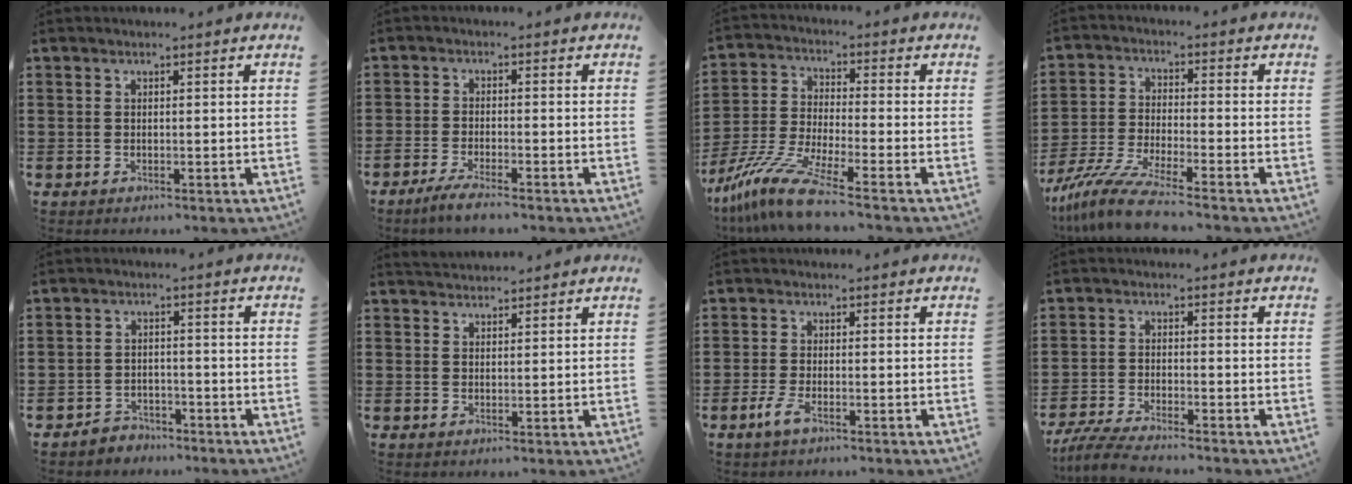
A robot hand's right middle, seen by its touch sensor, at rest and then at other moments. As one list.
[{"total": 3.2, "force": [-2.7, 0.0, 1.7], "torque": [-0.036, -0.004, -0.053]}, {"total": 9.8, "force": [-7.7, 0.5, 6.1], "torque": [-0.146, -0.010, -0.159]}, {"total": 8.4, "force": [-7.1, 0.5, 4.4], "torque": [-0.102, -0.008, -0.142]}, {"total": 2.9, "force": [-2.8, 0.9, -0.2], "torque": [-0.005, 0.004, -0.061]}, {"total": 2.0, "force": [2.0, 0.2, -0.1], "torque": [-0.003, 0.002, 0.039]}, {"total": 3.0, "force": [-1.6, 0.9, 2.4], "torque": [-0.062, -0.006, -0.035]}, {"total": 4.6, "force": [-4.2, 0.2, 1.8], "torque": [-0.051, -0.012, -0.088]}]